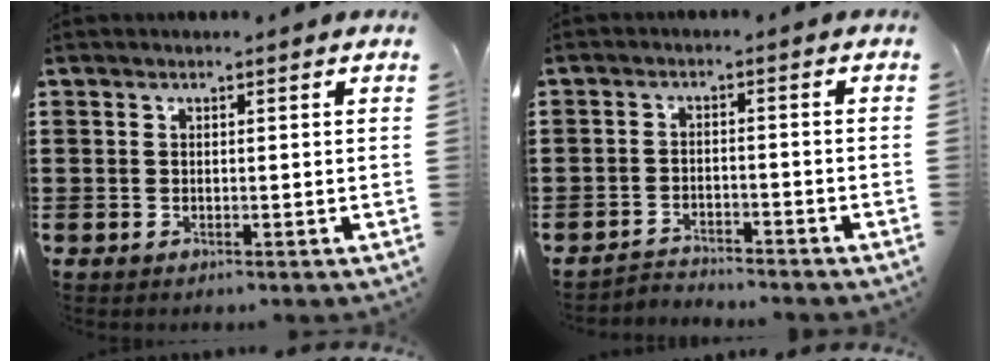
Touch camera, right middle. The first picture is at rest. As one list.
[{"total": 2.6, "force": [-2.6, 0.1, 0.0], "torque": [-0.009, 0.000, -0.058]}]